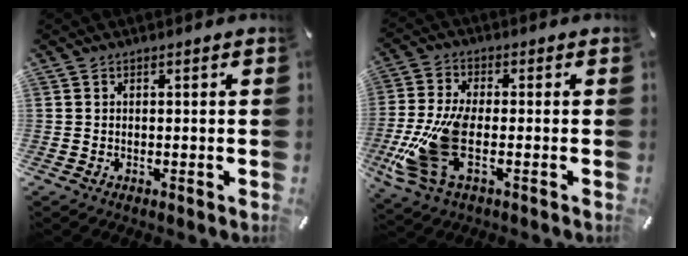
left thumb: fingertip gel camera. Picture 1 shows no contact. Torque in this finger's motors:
{"motor_torque": [-0.20, 1.67, 1.75, 0.74, 0.29]}